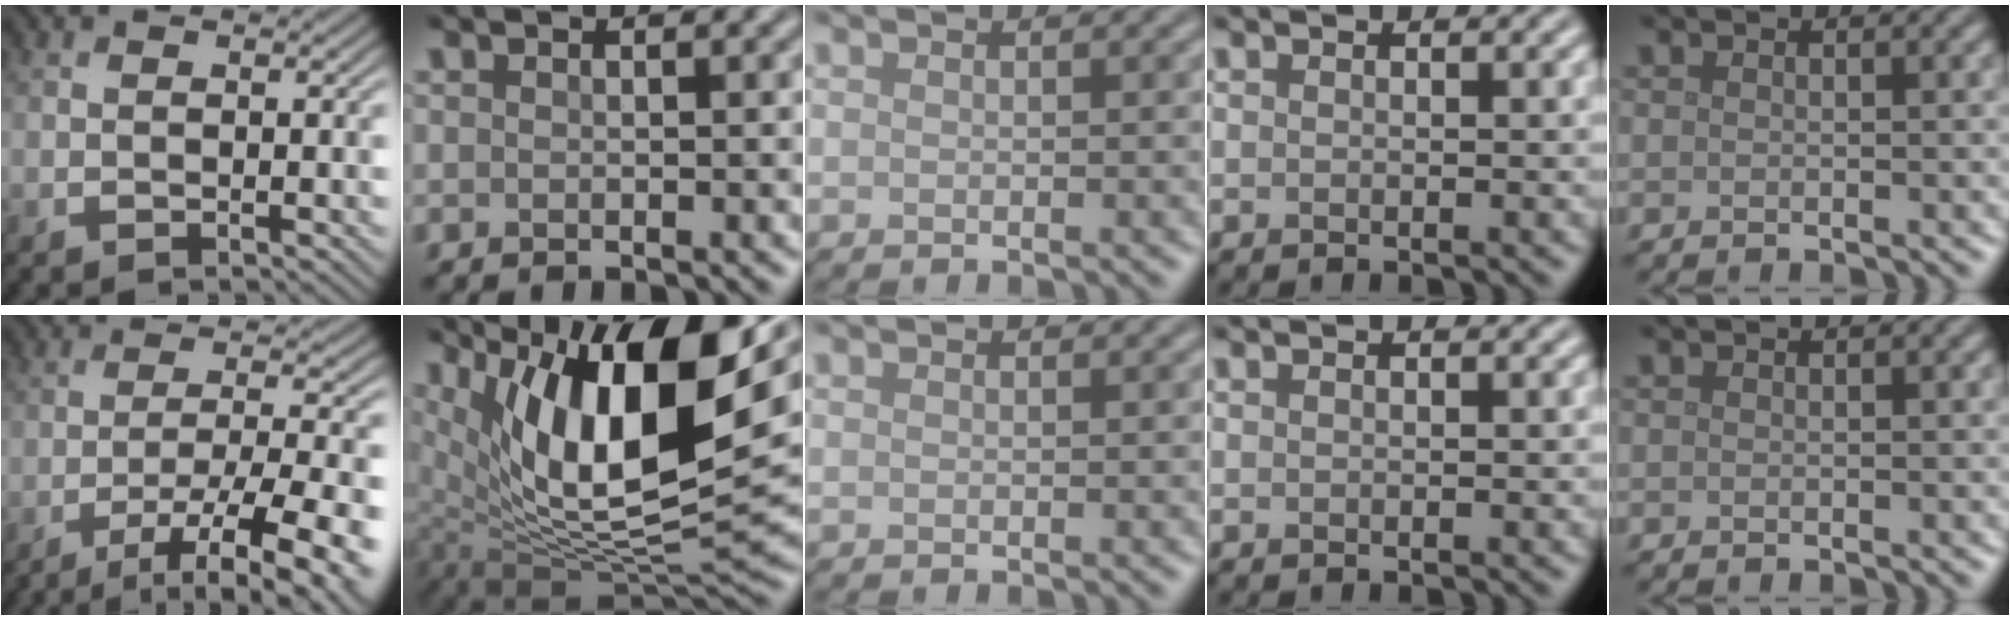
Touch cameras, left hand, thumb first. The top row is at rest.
{"thumb": {"total": 12.1, "force": [-7.2, 2.6, 9.4], "torque": [-0.151, -0.013, -0.096]}, "index": {"total": 14.9, "force": [5.3, 6.2, 12.5], "torque": [-0.204, -0.014, 0.095]}}